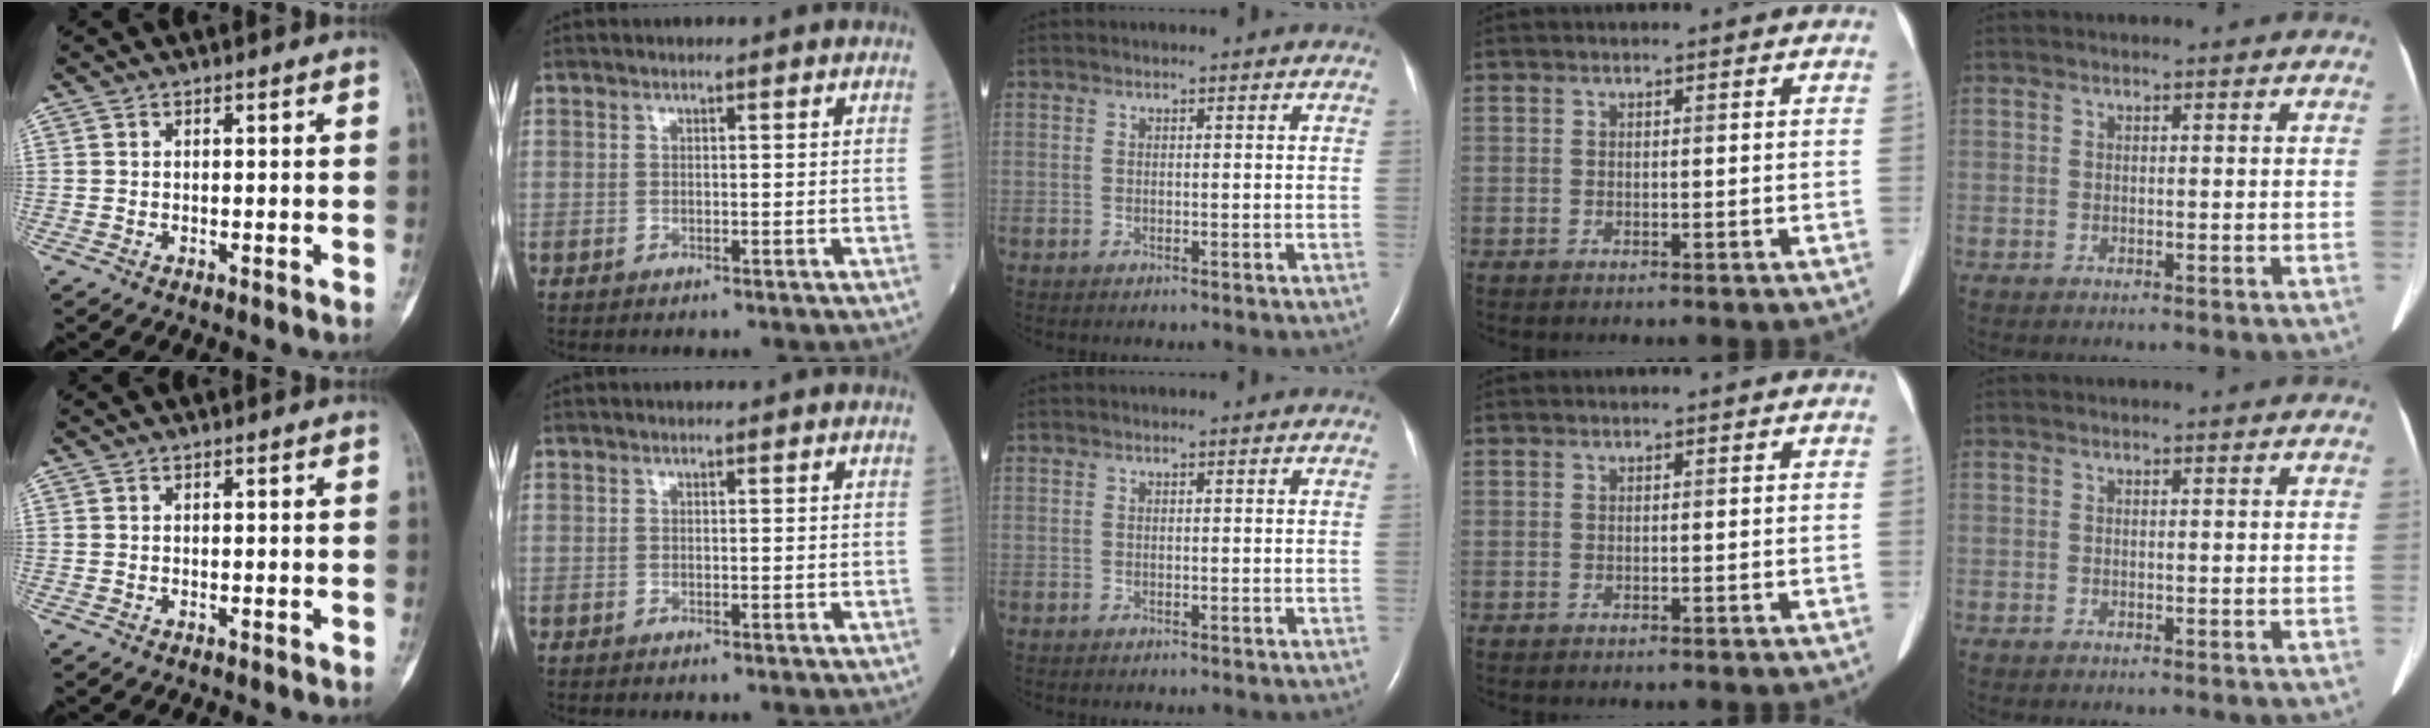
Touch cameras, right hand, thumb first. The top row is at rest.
{}